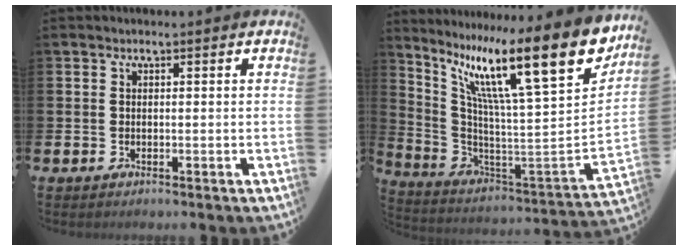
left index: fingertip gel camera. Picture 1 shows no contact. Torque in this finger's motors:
{"motor_torque": [1.07, -1.07, 0.36, 0.17]}